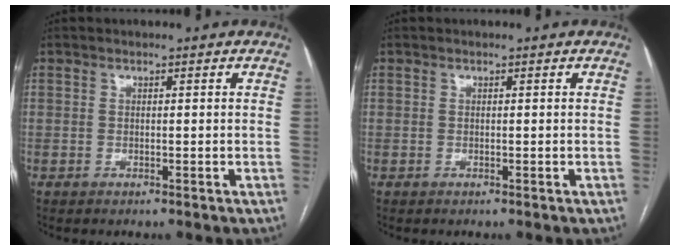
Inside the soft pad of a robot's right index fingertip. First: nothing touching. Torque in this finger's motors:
{"motor_torque": [0.00, 0.00, 0.00, 0.01]}